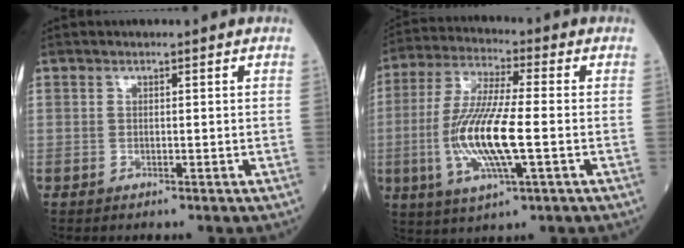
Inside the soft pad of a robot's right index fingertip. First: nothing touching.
{"total": 13.5, "force": [-2.4, 1.8, 13.1], "torque": [-0.274, -0.011, -0.047]}